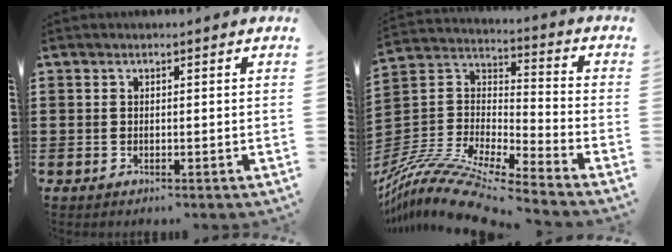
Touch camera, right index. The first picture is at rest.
{"total": 12.1, "force": [-10.7, 1.2, 5.5], "torque": [-0.124, 0.012, -0.220]}